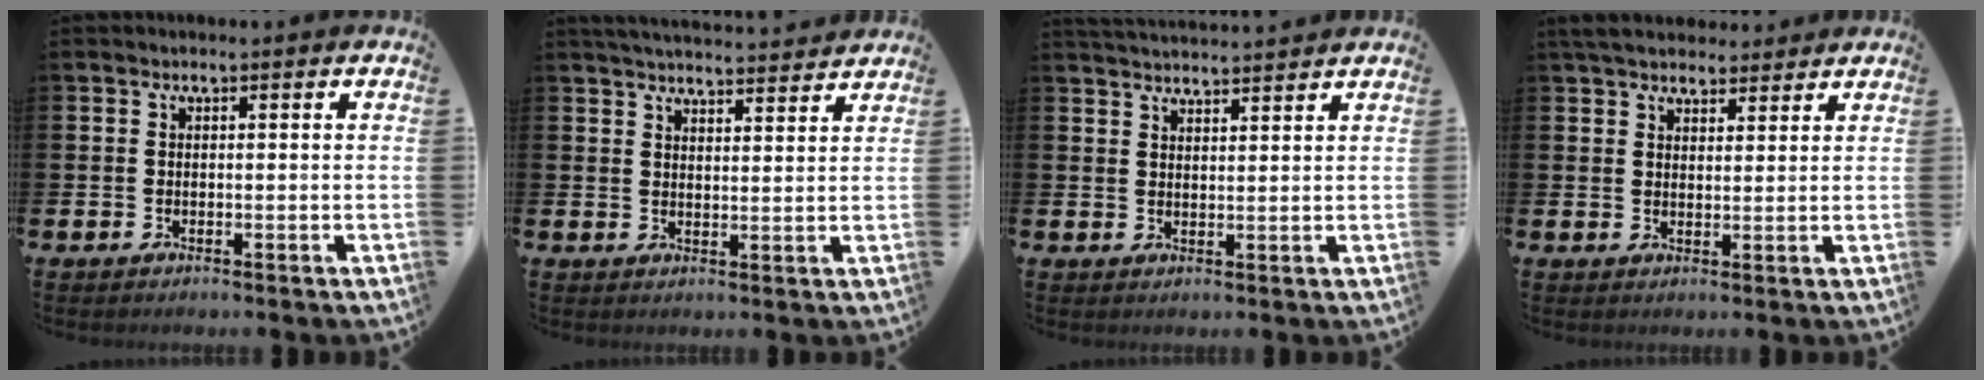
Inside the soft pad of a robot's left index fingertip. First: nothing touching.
{"total": 4.3, "force": [4.2, 0.0, 0.3], "torque": [-0.011, -0.028, 0.076]}
{"total": 3.3, "force": [3.3, 0.0, 0.2], "torque": [-0.006, -0.019, 0.059]}
{"total": 4.8, "force": [4.5, 1.6, 0.7], "torque": [-0.022, -0.014, 0.082]}